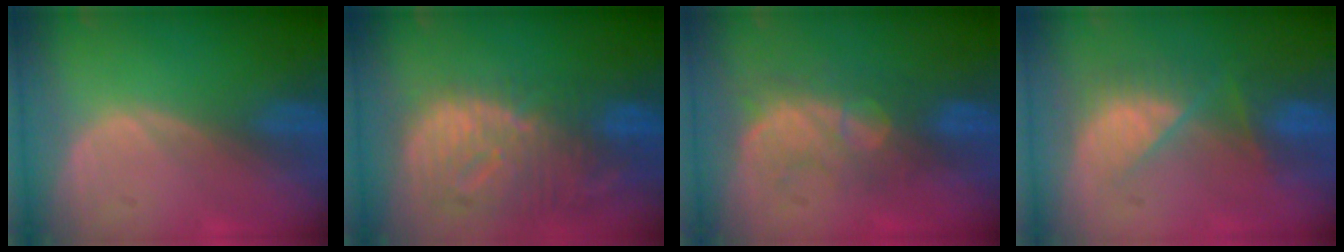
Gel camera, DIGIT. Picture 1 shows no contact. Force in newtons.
{"total": 12.5, "press": 10.8, "slide": 6.3}
{"total": 8.3, "press": 7.6, "slide": 3.3}
{"total": 7.9, "press": 7.2, "slide": 3.1}